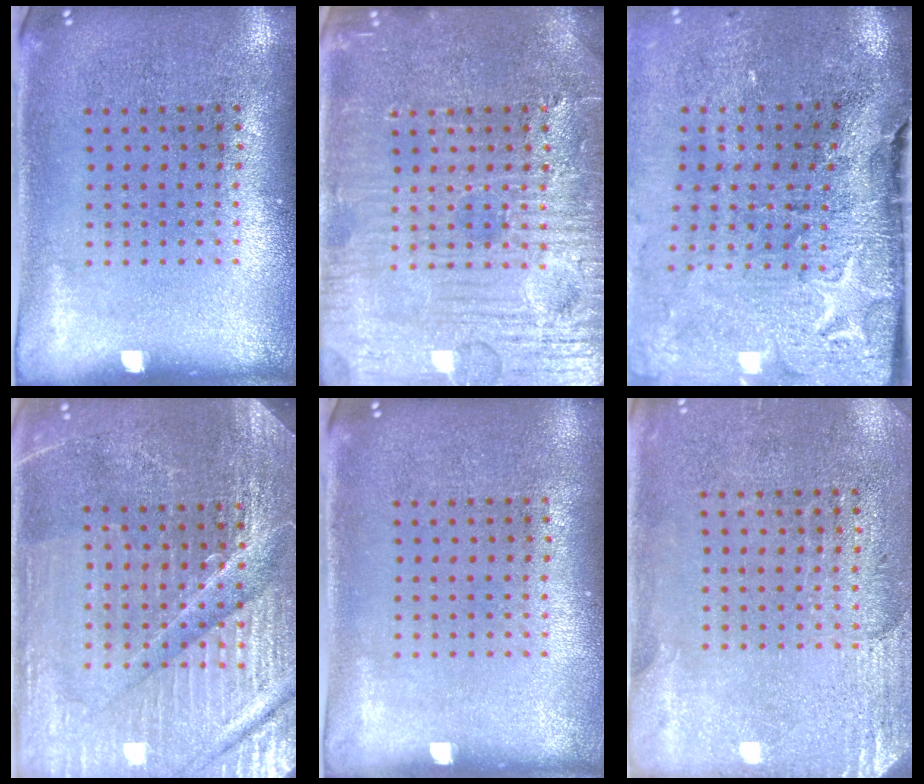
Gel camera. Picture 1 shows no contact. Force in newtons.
{"total": 6.4, "press": 6.4, "slide": 0.7}
{"total": 4.1, "press": 3.4, "slide": 2.3}
{"total": 5.2, "press": 4.9, "slide": 1.8}
{"total": 0.0}
{"total": 2.8, "press": 2.4, "slide": 1.4}